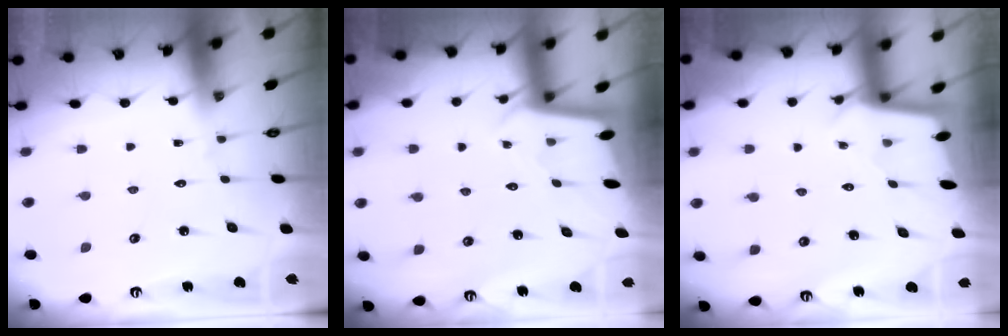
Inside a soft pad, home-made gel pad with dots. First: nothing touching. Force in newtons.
{"total": 1.9, "press": 1.9, "slide": 0.0}
{"total": 2.4, "press": 2.4, "slide": 0.1}